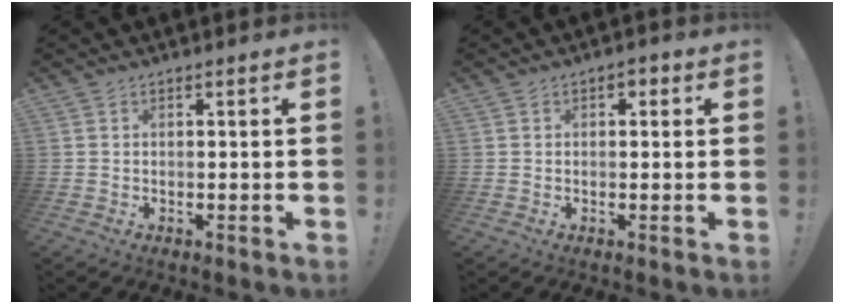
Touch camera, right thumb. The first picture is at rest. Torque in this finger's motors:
{"motor_torque": [0.09, 0.97, 0.37, -0.10, -0.01]}